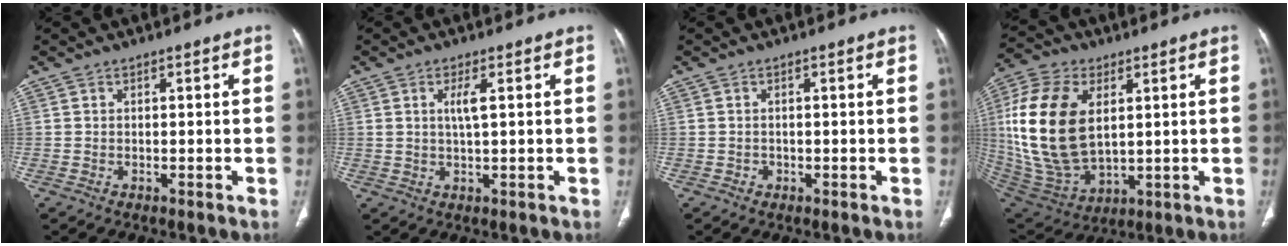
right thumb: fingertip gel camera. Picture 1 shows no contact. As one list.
[{"total": 3.1, "force": [0.9, 0.6, 2.9], "torque": [-0.062, -0.006, 0.019]}, {"total": 0.7, "force": [-0.2, 0.6, 0.1], "torque": [0.001, 0.003, -0.005]}, {"total": 22.0, "force": [3.7, 13.1, 17.3], "torque": [-0.358, -0.017, 0.079]}]